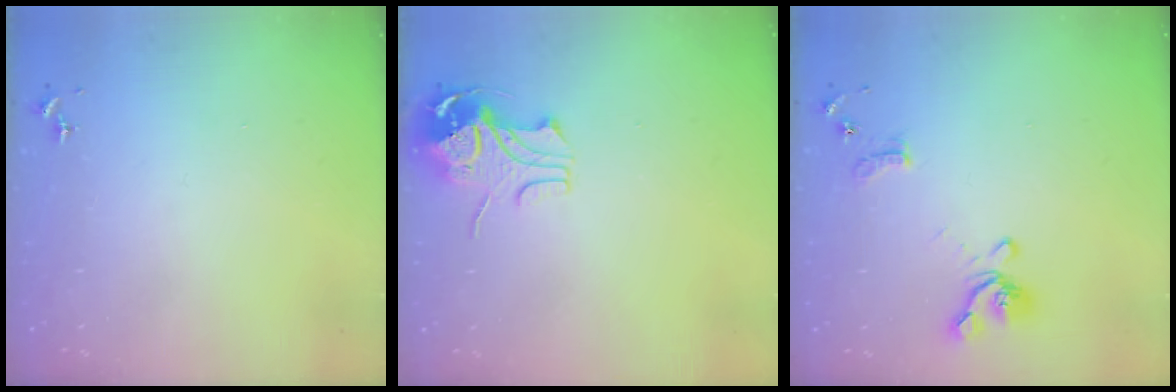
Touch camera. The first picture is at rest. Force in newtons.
{"total": 9.0, "press": 8.9, "slide": 1.3}
{"total": 12.7, "press": 12.6, "slide": 1.4}